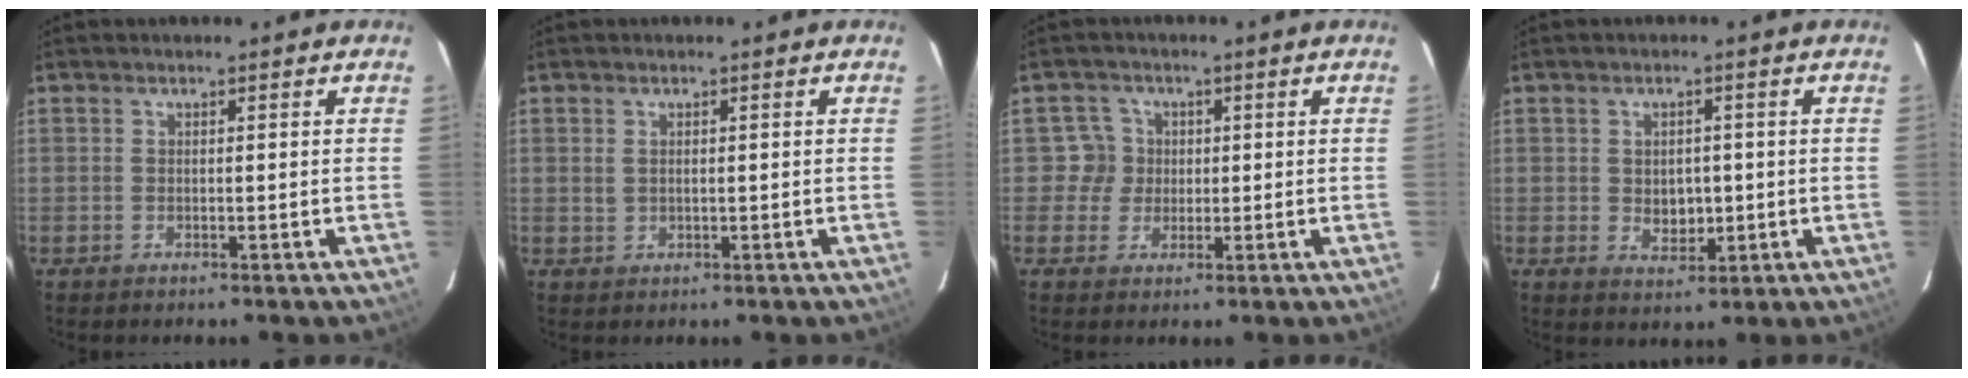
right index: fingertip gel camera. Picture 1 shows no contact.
{"total": 1.5, "force": [0.3, 1.1, 1.1], "torque": [-0.021, 0.002, 0.008]}
{"total": 3.9, "force": [0.2, 3.9, -0.1], "torque": [0.014, 0.013, 0.000]}
{"total": 4.5, "force": [-0.3, 3.5, 2.7], "torque": [-0.043, -0.003, 0.003]}